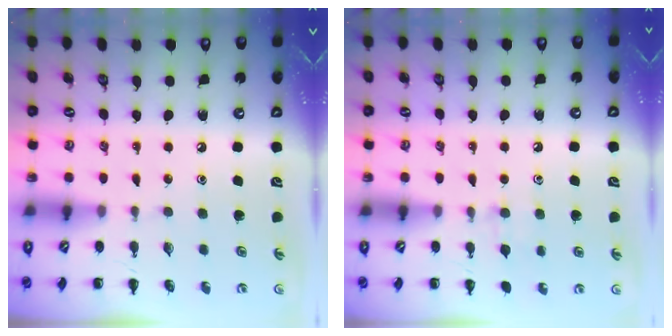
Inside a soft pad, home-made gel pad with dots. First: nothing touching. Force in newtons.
{"total": 6.6, "press": 6.3, "slide": 1.9}